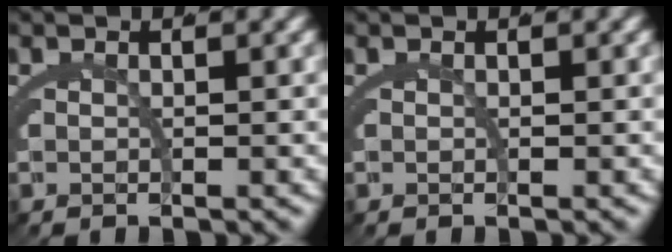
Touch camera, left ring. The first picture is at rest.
{"total": 0.0}